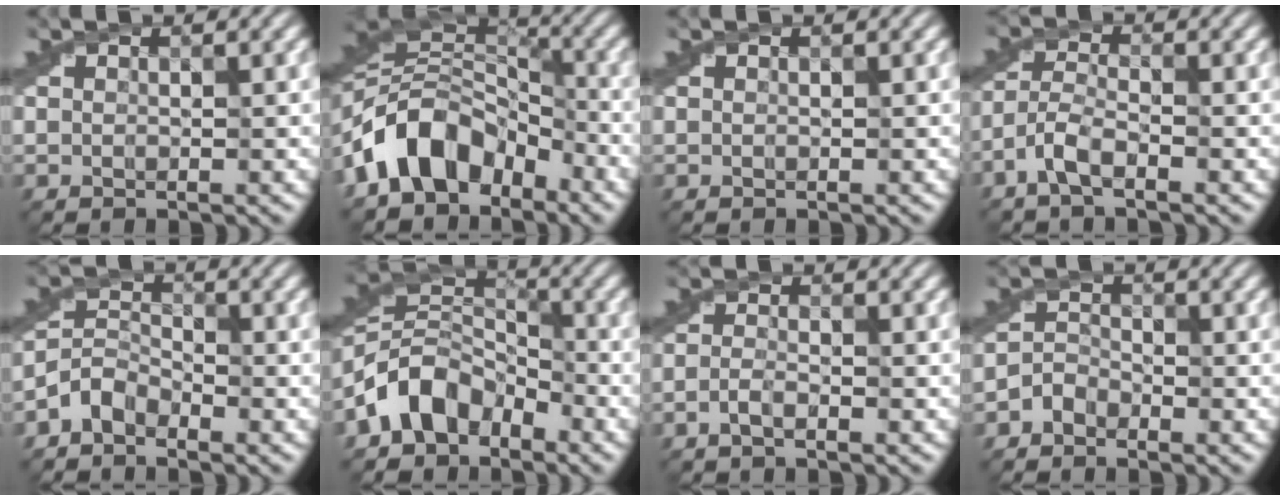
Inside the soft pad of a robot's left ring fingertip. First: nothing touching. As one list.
[{"total": 9.2, "force": [-5.5, 5.6, 4.7], "torque": [-0.064, 0.013, -0.124]}, {"total": 0.0}, {"total": 2.9, "force": [-2.3, 0.5, 1.7], "torque": [-0.039, 0.002, -0.058]}, {"total": 2.8, "force": [-2.6, 1.0, 0.4], "torque": [-0.002, 0.010, -0.063]}, {"total": 6.2, "force": [-4.4, 3.8, 2.3], "torque": [-0.021, 0.005, -0.103]}, {"total": 1.5, "force": [-1.3, 0.1, 0.7], "torque": [-0.016, -0.003, -0.032]}, {"total": 1.9, "force": [-1.8, 0.7, -0.1], "torque": [0.012, 0.007, -0.043]}]